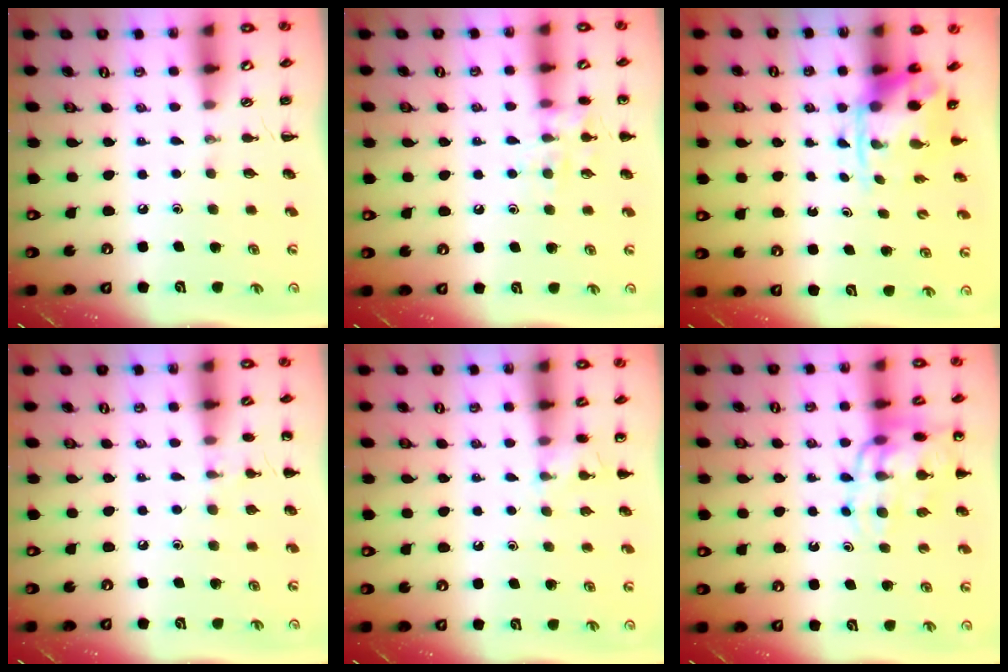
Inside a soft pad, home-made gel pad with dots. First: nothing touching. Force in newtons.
{"total": 9.9, "press": 9.9, "slide": 1.2}
{"total": 3.8, "press": 3.7, "slide": 0.8}
{"total": 5.6, "press": 5.3, "slide": 1.6}
{"total": 4.2, "press": 3.9, "slide": 1.4}
{"total": 14.4, "press": 14.1, "slide": 3.1}